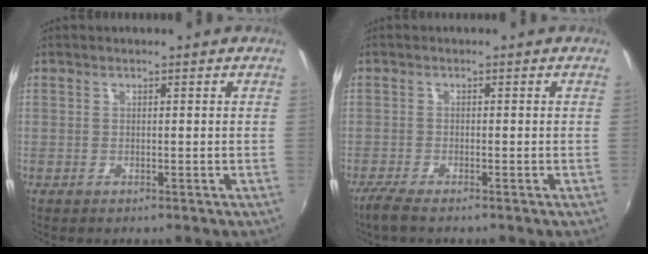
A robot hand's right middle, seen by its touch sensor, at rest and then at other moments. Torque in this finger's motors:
{"motor_torque": [0.30, -0.31, 0.00, 0.04]}